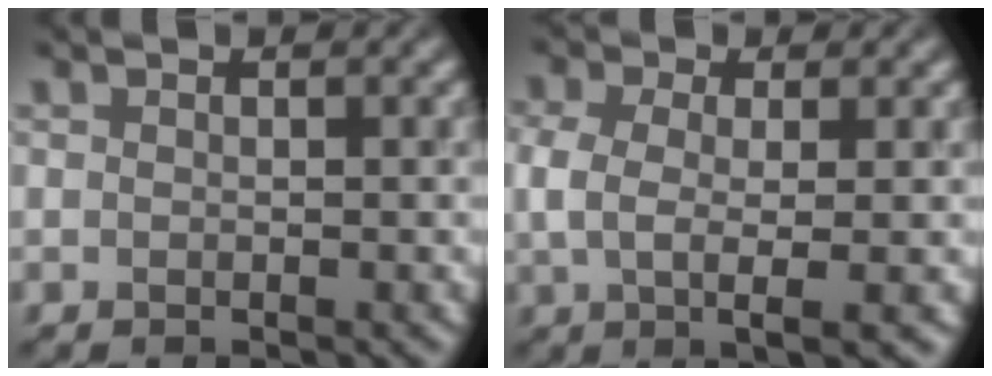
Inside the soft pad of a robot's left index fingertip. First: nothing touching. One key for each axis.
{"total": 4.1, "fx": -0.1, "fy": 1.7, "fz": 3.7, "tx": -0.076, "ty": 0.003, "tz": -0.001}